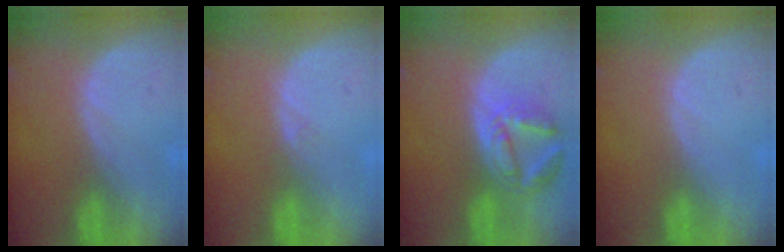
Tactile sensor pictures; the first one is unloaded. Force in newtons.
{"total": 0.7, "press": 0.7, "slide": 0.1}
{"total": 7.9, "press": 7.0, "slide": 3.6}
{"total": 0.0}